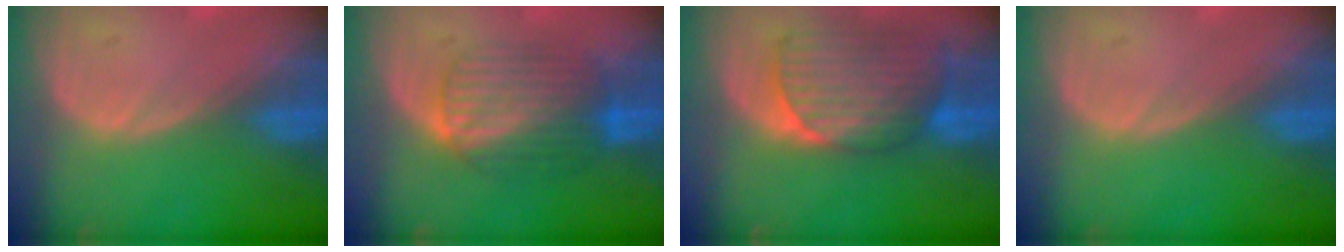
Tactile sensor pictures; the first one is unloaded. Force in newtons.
{"total": 6.7, "press": 6.7, "slide": 0.3}
{"total": 9.1, "press": 8.3, "slide": 3.7}
{"total": 0.0}